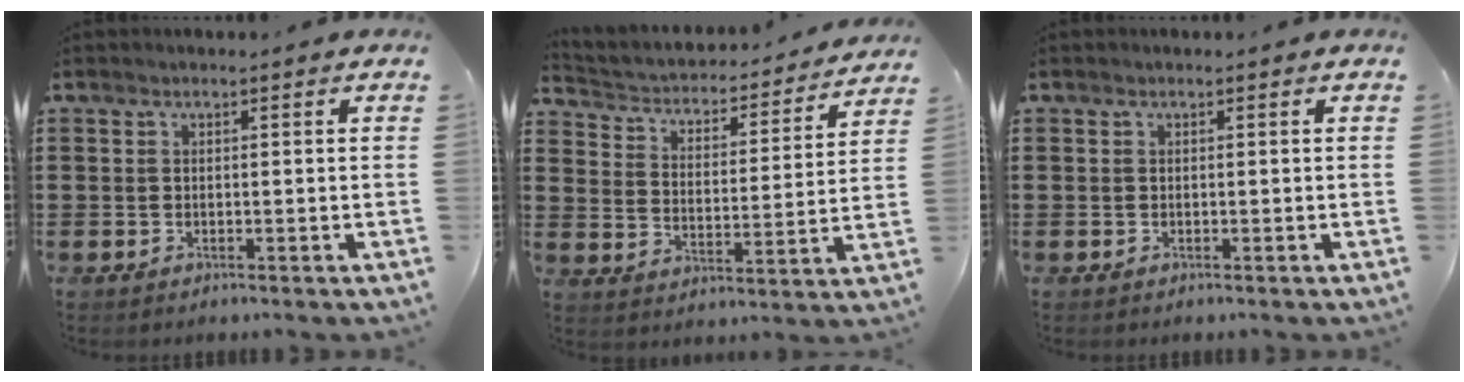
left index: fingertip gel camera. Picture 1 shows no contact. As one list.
[{"total": 2.4, "force": [2.2, 0.9, 0.4], "torque": [-0.025, -0.025, 0.025]}, {"total": 0.0}]